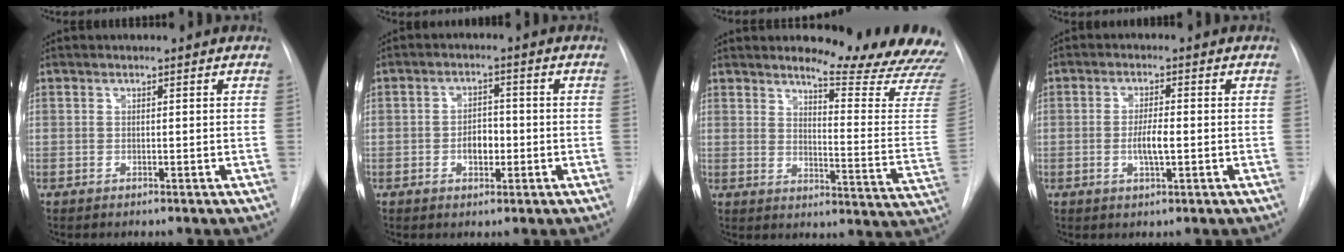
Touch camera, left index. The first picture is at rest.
{"total": 3.8, "force": [-0.9, 2.2, 2.9], "torque": [-0.045, 0.006, -0.013]}
{"total": 17.4, "force": [16.3, 0.9, 6.1], "torque": [-0.070, -0.133, 0.179]}
{"total": 3.8, "force": [-0.6, 0.8, 3.7], "torque": [-0.070, -0.002, -0.010]}